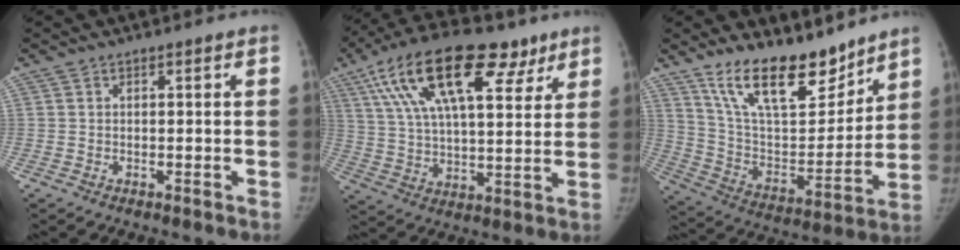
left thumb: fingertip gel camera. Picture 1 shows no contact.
{"total": 24.0, "force": [12.0, 10.7, 17.7], "torque": [-0.292, 0.002, 0.203]}
{"total": 19.8, "force": [14.5, 8.1, 10.7], "torque": [-0.136, -0.084, 0.260]}